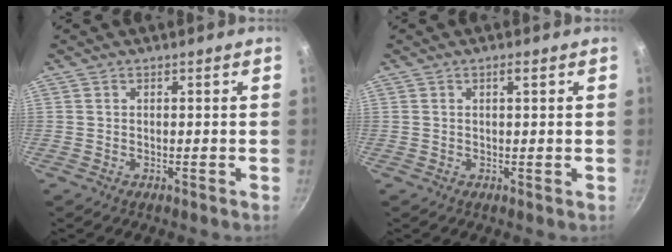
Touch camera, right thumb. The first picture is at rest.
{"total": 1.4, "force": [0.6, 0.2, 1.3], "torque": [-0.022, -0.002, 0.009]}